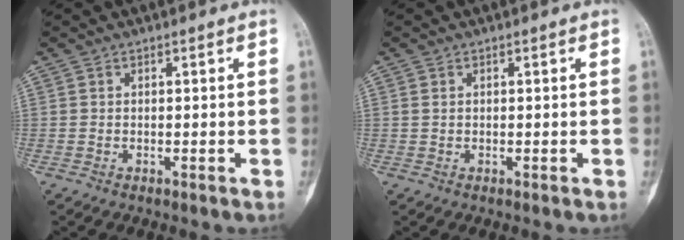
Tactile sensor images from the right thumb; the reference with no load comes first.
{"total": 0.6, "force": [0.2, 0.4, 0.3], "torque": [-0.008, 0.002, 0.005]}